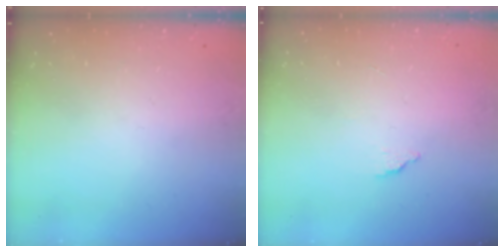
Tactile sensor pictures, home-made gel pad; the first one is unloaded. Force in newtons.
{"total": 1.7, "press": 1.7, "slide": 0.1}